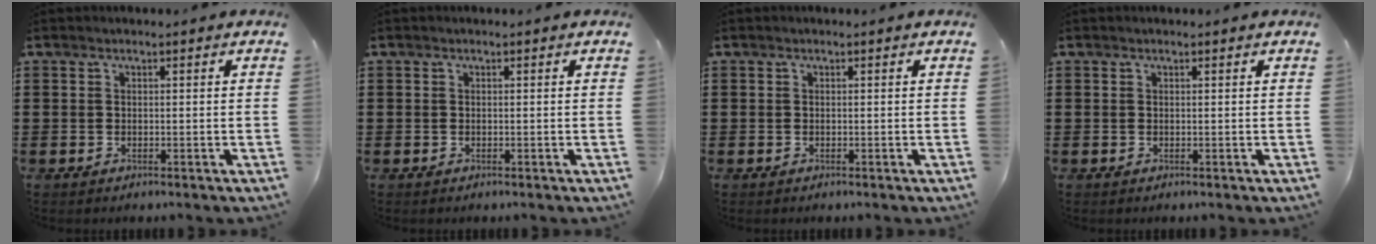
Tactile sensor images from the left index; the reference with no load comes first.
{"total": 0.0}
{"total": 0.0}
{"total": 0.0}